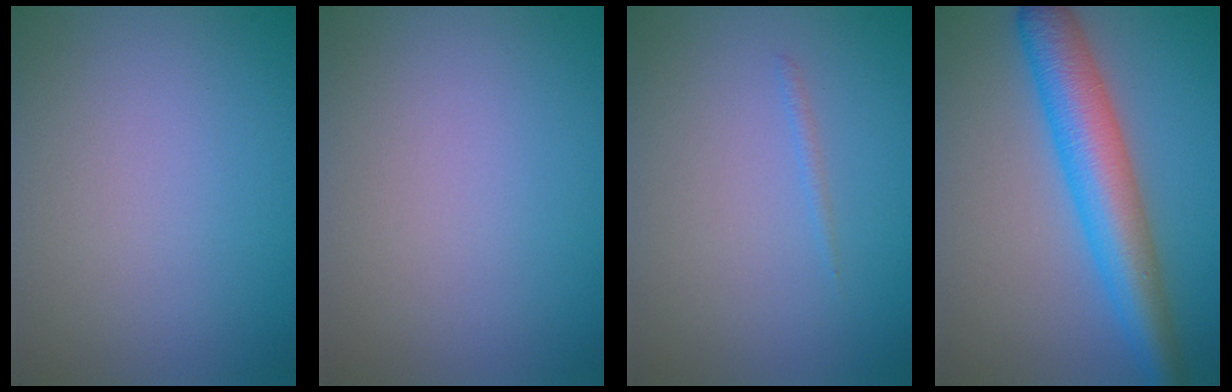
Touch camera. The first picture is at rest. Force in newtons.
{"total": 0.0}
{"total": 0.5, "press": 0.5, "slide": 0.1}
{"total": 6.8, "press": 6.8, "slide": 0.1}